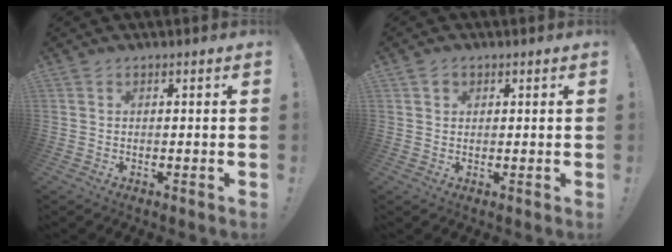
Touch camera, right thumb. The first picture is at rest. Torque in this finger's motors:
{"motor_torque": [-0.02, 0.17, 0.30, -0.09, 0.02]}